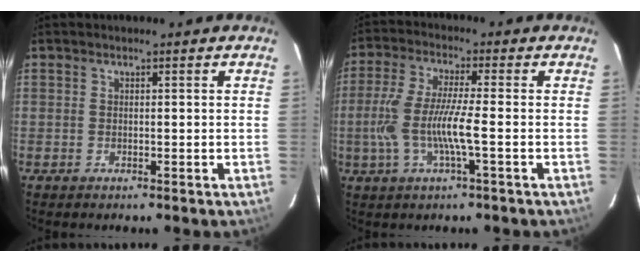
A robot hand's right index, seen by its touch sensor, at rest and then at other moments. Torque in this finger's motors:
{"motor_torque": [1.07, -0.10, 0.76, 0.18]}